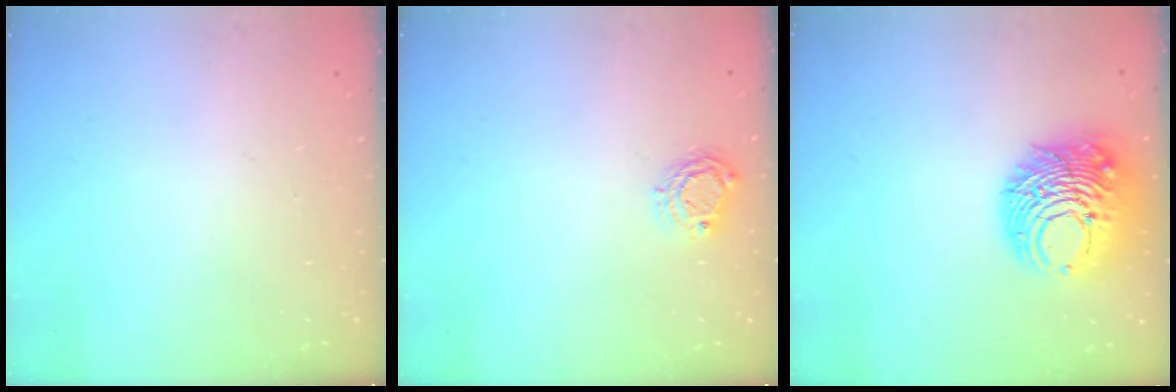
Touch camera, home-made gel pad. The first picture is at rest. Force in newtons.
{"total": 5.4, "press": 5.4, "slide": 0.2}
{"total": 14.1, "press": 13.9, "slide": 1.9}